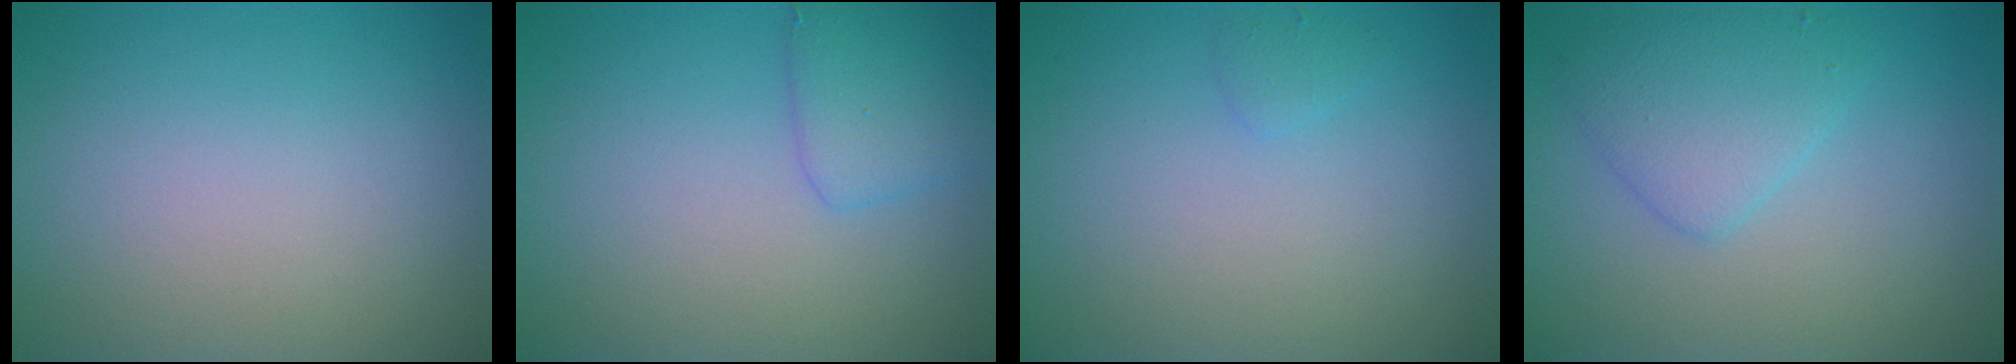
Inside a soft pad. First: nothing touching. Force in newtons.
{"total": 2.2, "press": 2.2, "slide": 0.1}
{"total": 0.7, "press": 0.7, "slide": 0.0}
{"total": 3.2, "press": 3.2, "slide": 0.1}